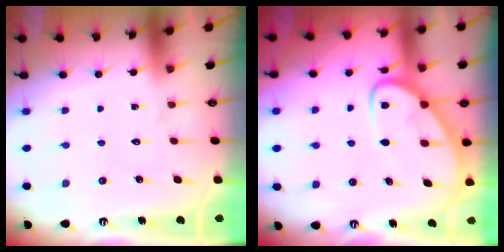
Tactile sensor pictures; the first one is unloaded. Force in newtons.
{"total": 8.2, "press": 8.2, "slide": 0.8}